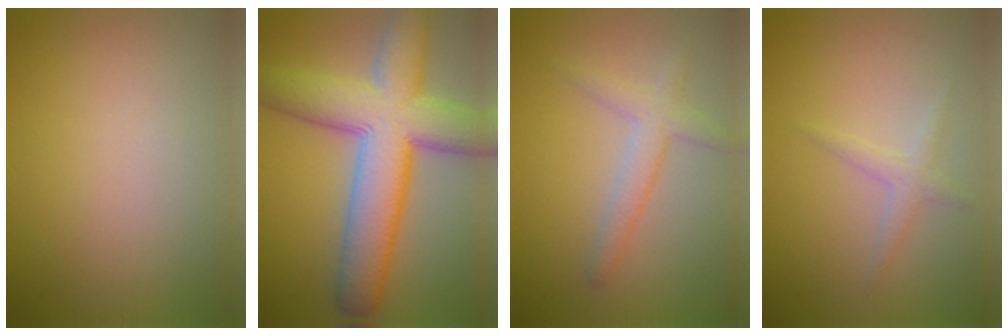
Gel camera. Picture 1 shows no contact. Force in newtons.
{"total": 11.3, "press": 11.2, "slide": 0.5}
{"total": 2.5, "press": 2.5, "slide": 0.1}
{"total": 1.5, "press": 1.5, "slide": 0.0}